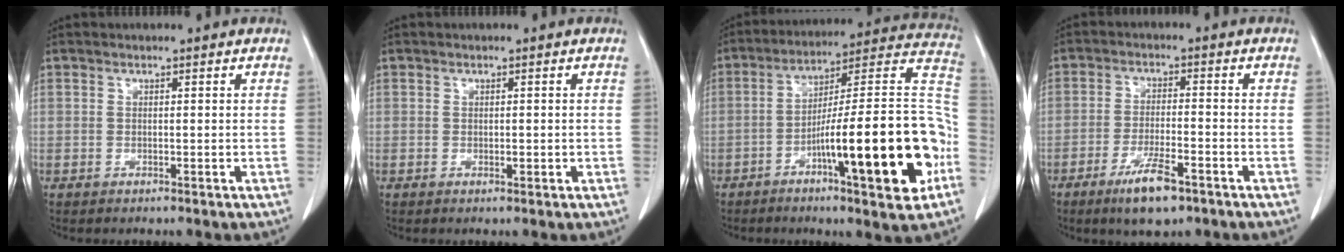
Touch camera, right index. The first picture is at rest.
{"total": 0.9, "force": [-0.1, 0.5, 0.7], "torque": [-0.009, 0.000, 0.000]}
{"total": 23.2, "force": [-7.9, 2.2, 21.7], "torque": [-0.266, 0.016, -0.116]}
{"total": 7.4, "force": [-4.6, 1.4, 5.6], "torque": [-0.107, -0.012, -0.074]}